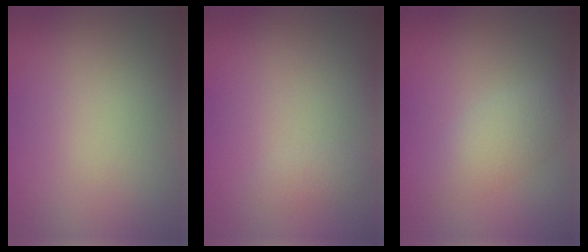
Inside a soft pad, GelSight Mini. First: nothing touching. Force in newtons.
{"total": 0.7, "press": 0.7, "slide": 0.1}
{"total": 2.7, "press": 2.7, "slide": 0.1}